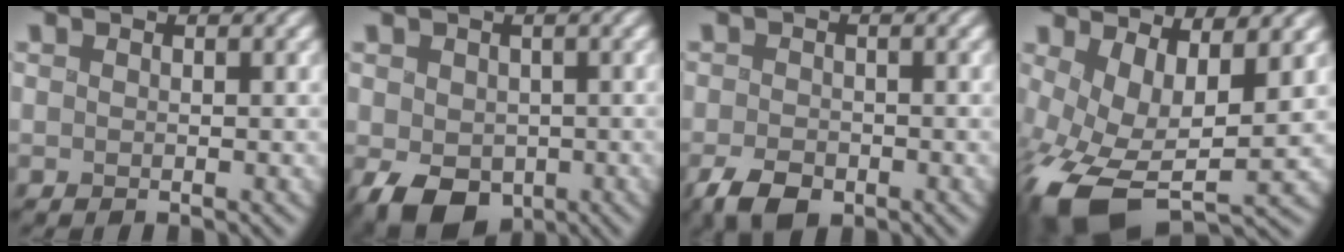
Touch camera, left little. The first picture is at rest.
{"total": 5.2, "force": [-2.1, 3.7, 3.0], "torque": [-0.057, -0.008, -0.041]}
{"total": 3.4, "force": [-1.9, 2.1, 2.0], "torque": [-0.034, -0.007, -0.039]}
{"total": 10.8, "force": [-1.4, 6.1, 8.9], "torque": [-0.191, -0.042, -0.010]}